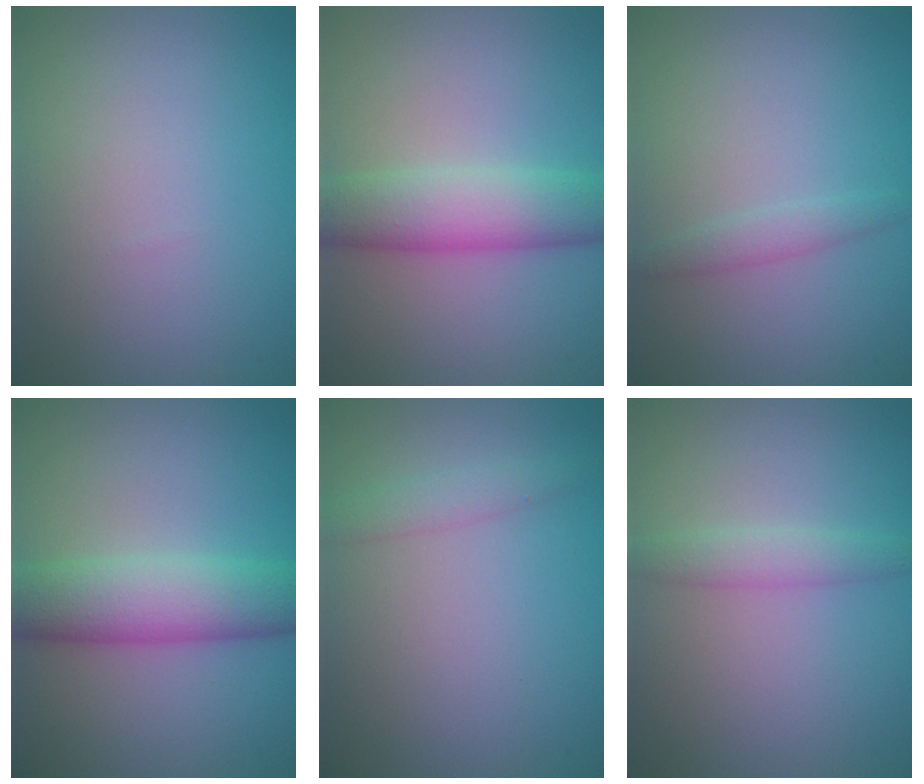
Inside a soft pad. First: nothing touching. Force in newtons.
{"total": 6.1, "press": 6.1, "slide": 0.1}
{"total": 1.5, "press": 1.5, "slide": 0.0}
{"total": 6.7, "press": 6.7, "slide": 0.3}
{"total": 1.7, "press": 1.7, "slide": 0.0}
{"total": 2.0, "press": 2.0, "slide": 0.2}